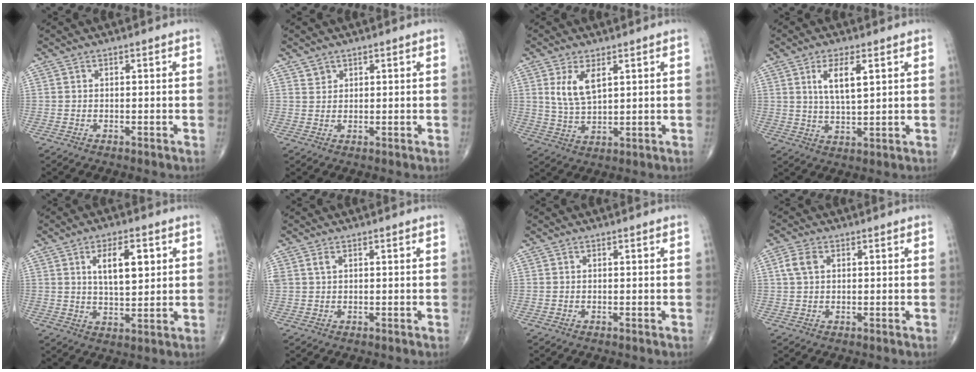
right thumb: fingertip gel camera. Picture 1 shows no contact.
{"total": 1.6, "force": [1.2, 1.1, 0.1], "torque": [0.016, -0.008, 0.016]}
{"total": 6.6, "force": [2.6, 3.0, 5.2], "torque": [-0.097, -0.012, 0.061]}
{"total": 7.1, "force": [2.7, 2.4, 6.1], "torque": [-0.109, -0.016, 0.053]}
{"total": 8.9, "force": [2.8, 3.8, 7.5], "torque": [-0.104, -0.014, 0.051]}
{"total": 1.5, "force": [0.7, 0.8, 1.0], "torque": [-0.029, 0.009, 0.021]}
{"total": 0.0}
{"total": 3.5, "force": [1.0, 2.3, 2.5], "torque": [-0.057, 0.008, 0.019]}